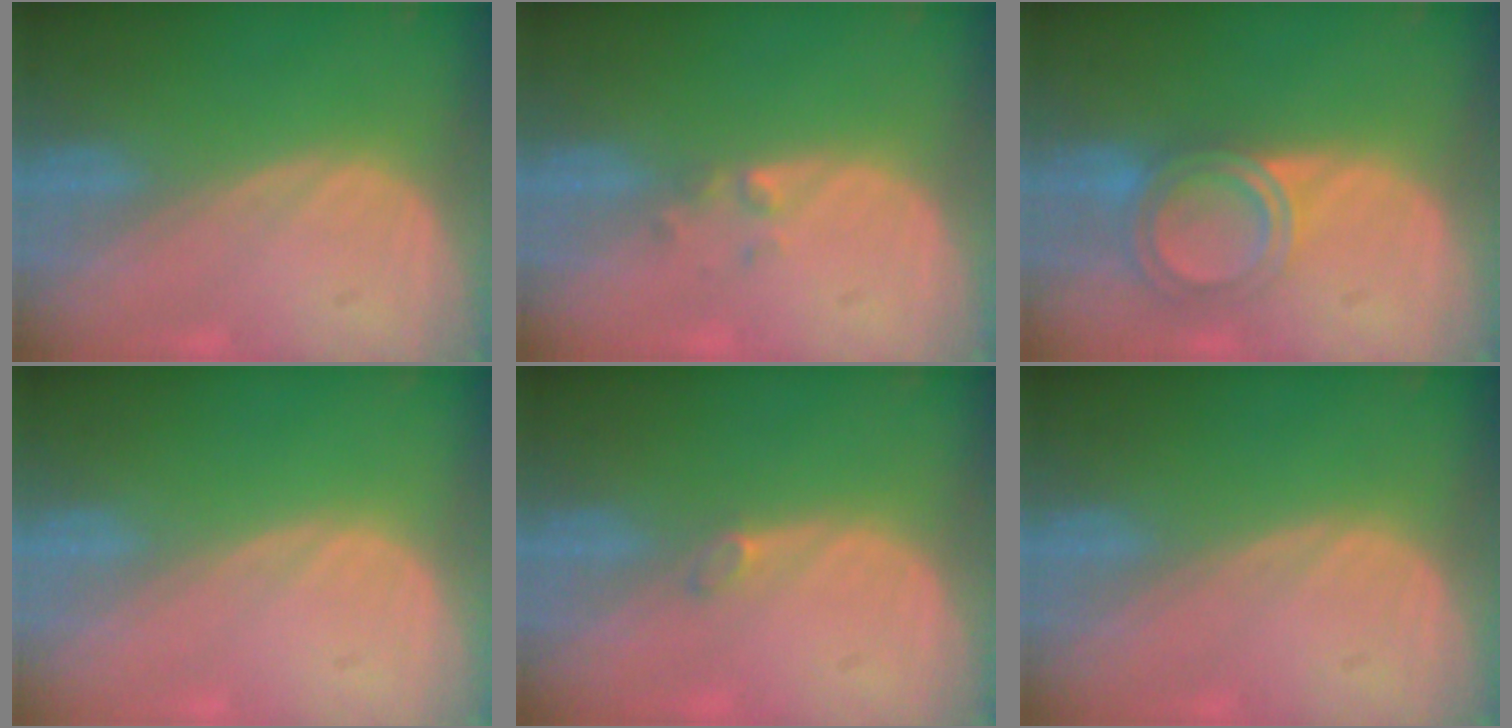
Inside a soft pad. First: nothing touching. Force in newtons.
{"total": 1.4, "press": 1.2, "slide": 0.7}
{"total": 6.2, "press": 5.2, "slide": 3.3}
{"total": 0.0}
{"total": 1.2, "press": 1.2, "slide": 0.2}
{"total": 0.0}